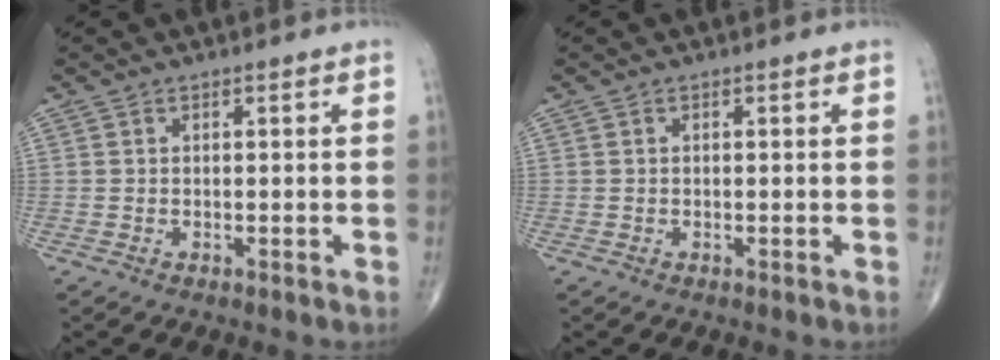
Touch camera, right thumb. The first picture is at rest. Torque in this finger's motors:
{"motor_torque": [0.16, 0.01, -0.05, 0.00, -0.05]}